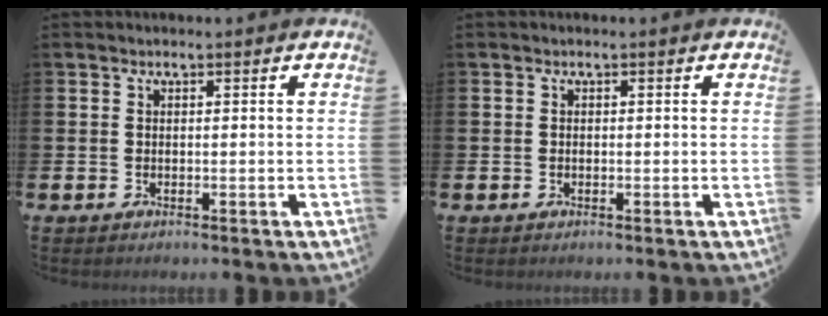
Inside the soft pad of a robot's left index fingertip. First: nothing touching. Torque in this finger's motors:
{"motor_torque": [-0.14, -0.09, -0.07, -0.01]}